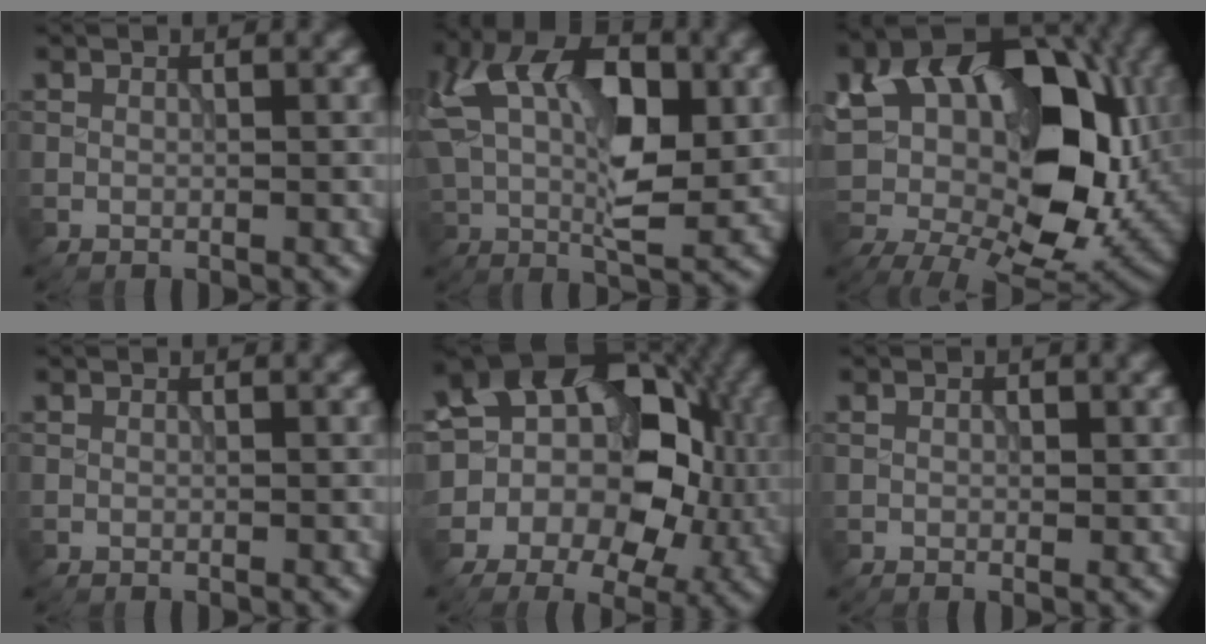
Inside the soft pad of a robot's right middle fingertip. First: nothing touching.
{"total": 11.2, "force": [2.0, 5.8, 9.4], "torque": [-0.173, 0.005, 0.028]}
{"total": 16.4, "force": [2.4, 11.1, 11.9], "torque": [-0.182, 0.002, 0.045]}
{"total": 0.0}
{"total": 15.1, "force": [1.4, 11.8, 9.4], "torque": [-0.142, 0.019, 0.011]}
{"total": 1.1, "force": [0.2, 0.7, 0.9], "torque": [-0.014, 0.000, 0.004]}